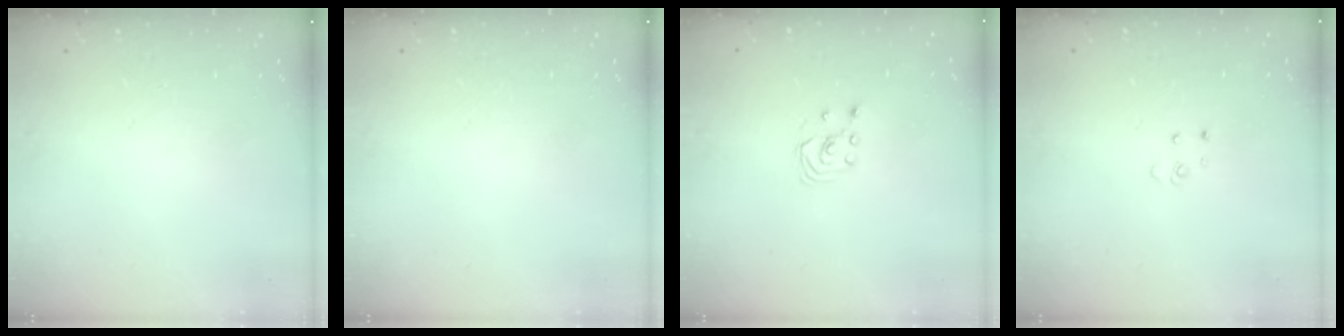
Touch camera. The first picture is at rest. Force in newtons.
{"total": 0.0}
{"total": 1.9, "press": 1.9, "slide": 0.2}
{"total": 2.8, "press": 2.8, "slide": 0.3}